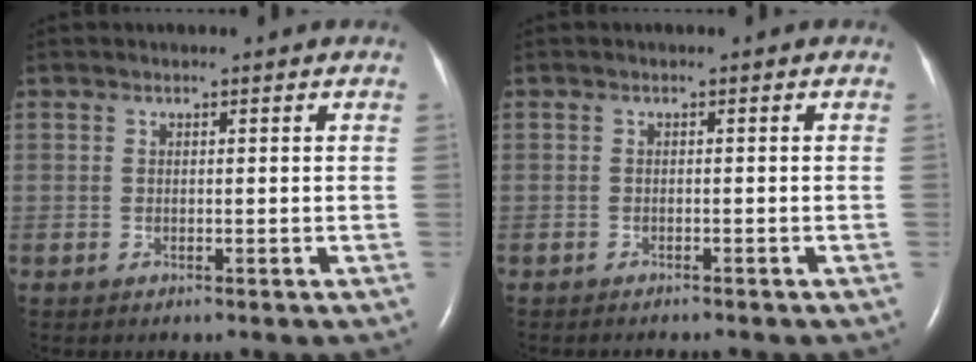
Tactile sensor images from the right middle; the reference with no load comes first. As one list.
[{"total": 1.8, "force": [-1.7, 0.2, 0.5], "torque": [-0.011, -0.004, -0.019]}]